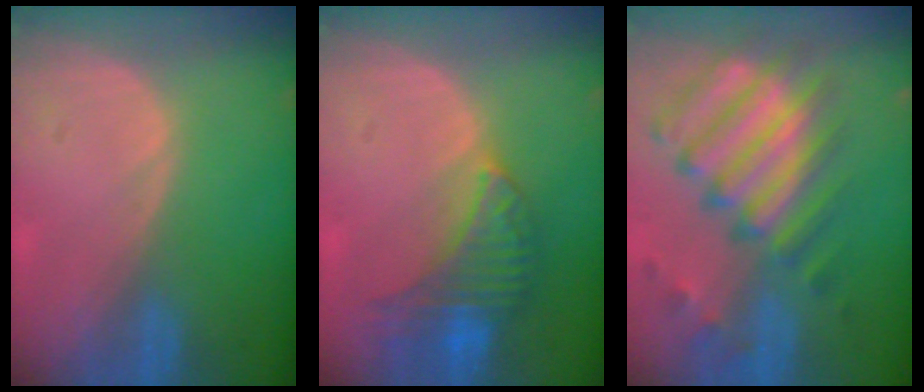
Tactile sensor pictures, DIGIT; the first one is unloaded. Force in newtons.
{"total": 7.4, "press": 7.1, "slide": 2.1}
{"total": 11.8, "press": 10.4, "slide": 5.6}